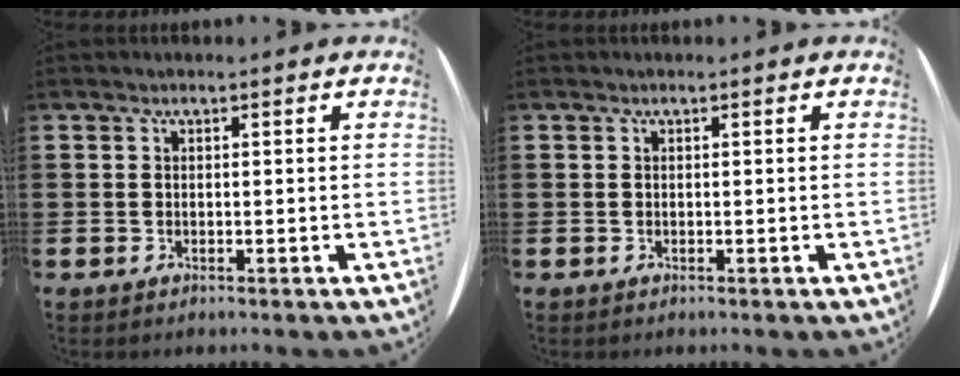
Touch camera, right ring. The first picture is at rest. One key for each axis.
{"total": 0.0}